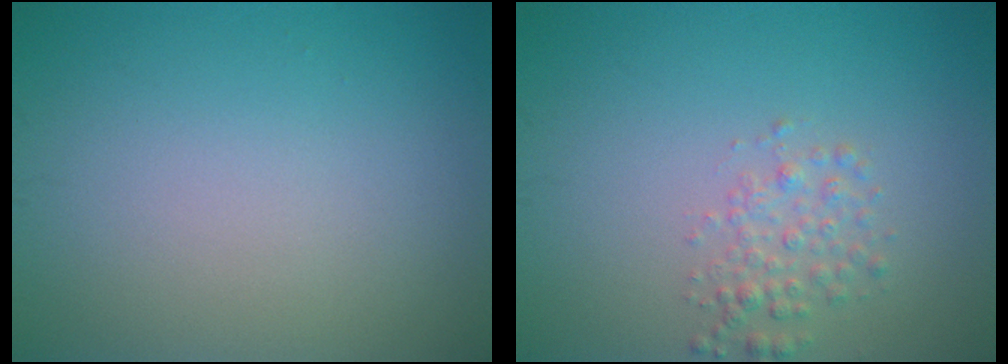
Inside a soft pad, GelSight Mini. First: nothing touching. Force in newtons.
{"total": 2.0, "press": 2.0, "slide": 0.1}